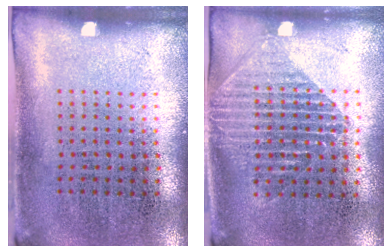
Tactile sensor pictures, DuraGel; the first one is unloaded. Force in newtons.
{"total": 1.5, "press": 1.3, "slide": 0.8}